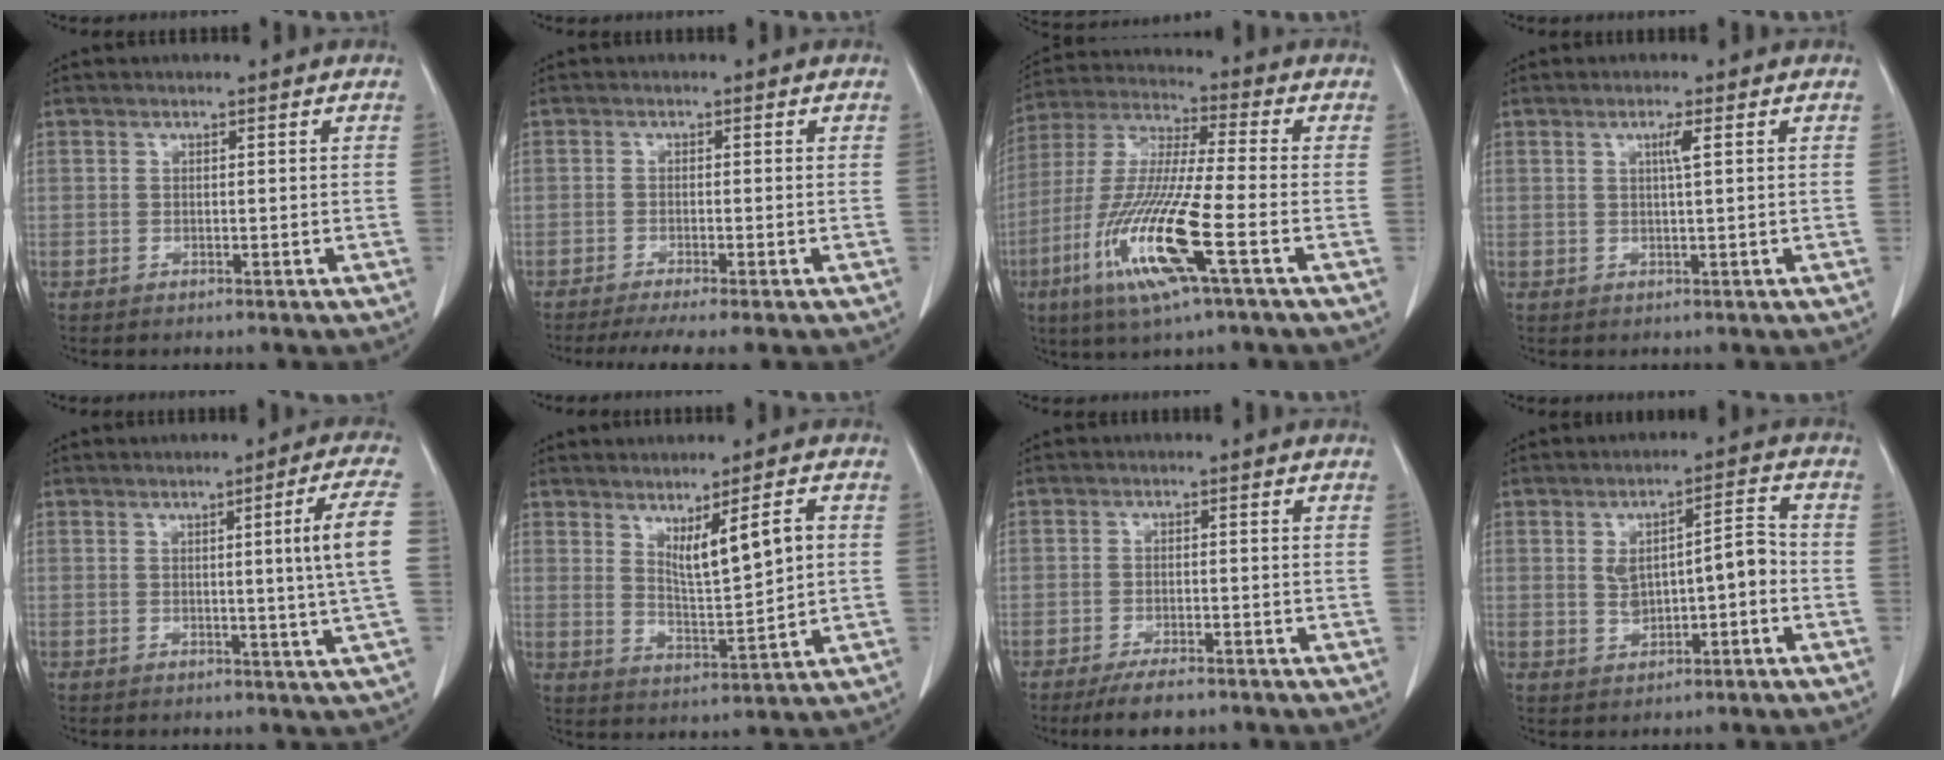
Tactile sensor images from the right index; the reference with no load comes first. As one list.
[{"total": 5.8, "force": [-4.6, -0.2, 3.5], "torque": [-0.047, -0.011, -0.073]}, {"total": 16.1, "force": [-6.1, 0.5, 14.9], "torque": [-0.313, -0.024, -0.120]}, {"total": 1.8, "force": [0.6, -0.5, 1.6], "torque": [-0.030, -0.001, 0.011]}, {"total": 7.6, "force": [0.4, -2.1, 7.3], "torque": [-0.099, -0.009, 0.008]}, {"total": 7.4, "force": [2.3, 0.9, 7.0], "torque": [-0.120, -0.012, 0.048]}, {"total": 4.6, "force": [-3.7, 1.3, 2.5], "torque": [-0.043, -0.004, -0.059]}, {"total": 6.4, "force": [-0.6, 2.4, 6.0], "torque": [-0.097, 0.024, -0.001]}]